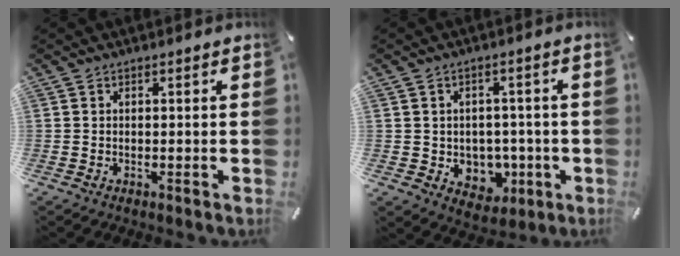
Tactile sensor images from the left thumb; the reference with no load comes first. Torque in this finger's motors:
{"motor_torque": [-0.14, 0.29, -0.13, 0.20, 0.02]}